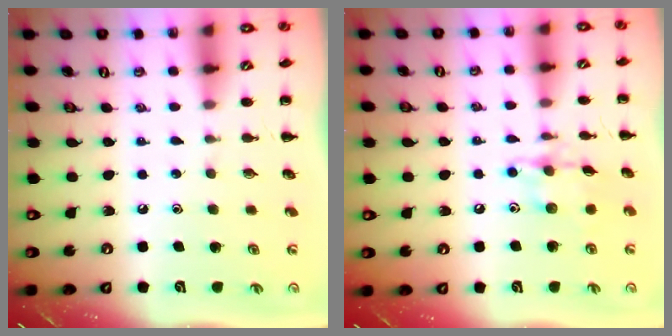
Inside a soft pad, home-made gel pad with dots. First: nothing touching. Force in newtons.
{"total": 10.4, "press": 10.4, "slide": 0.5}